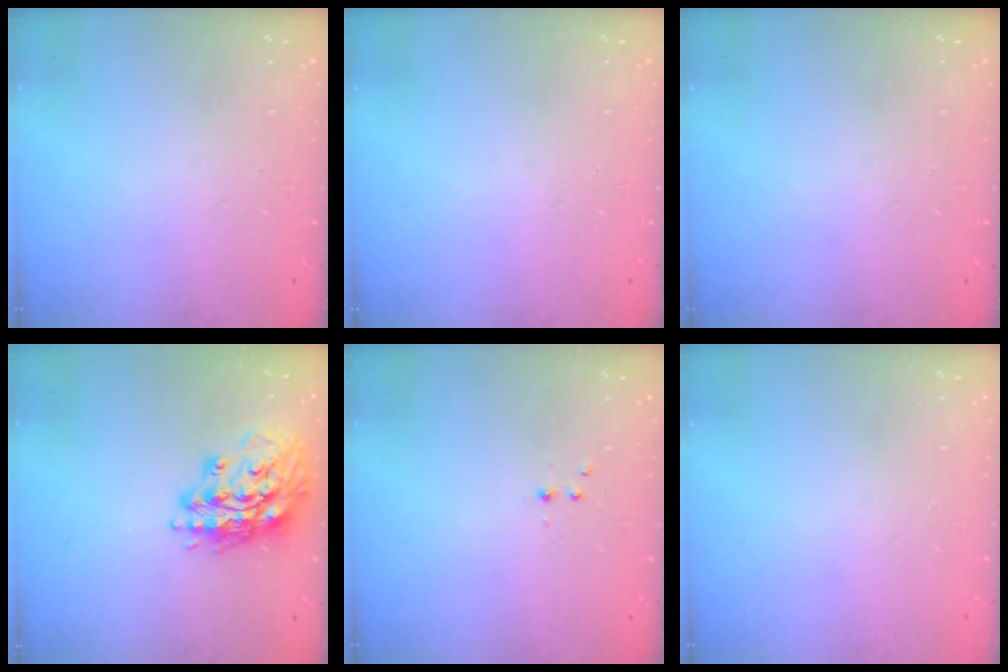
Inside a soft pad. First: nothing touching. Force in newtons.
{"total": 0.0}
{"total": 0.0}
{"total": 16.7, "press": 16.5, "slide": 2.3}
{"total": 2.2, "press": 1.9, "slide": 1.0}
{"total": 0.0}